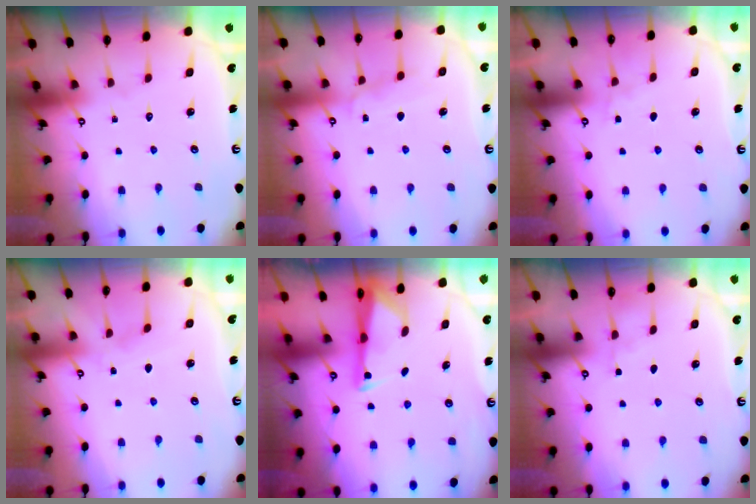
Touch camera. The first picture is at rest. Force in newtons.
{"total": 5.9, "press": 5.9, "slide": 0.5}
{"total": 3.0, "press": 2.9, "slide": 0.4}
{"total": 3.4, "press": 3.4, "slide": 0.5}
{"total": 2.6, "press": 2.6, "slide": 0.4}
{"total": 2.1, "press": 2.1, "slide": 0.4}